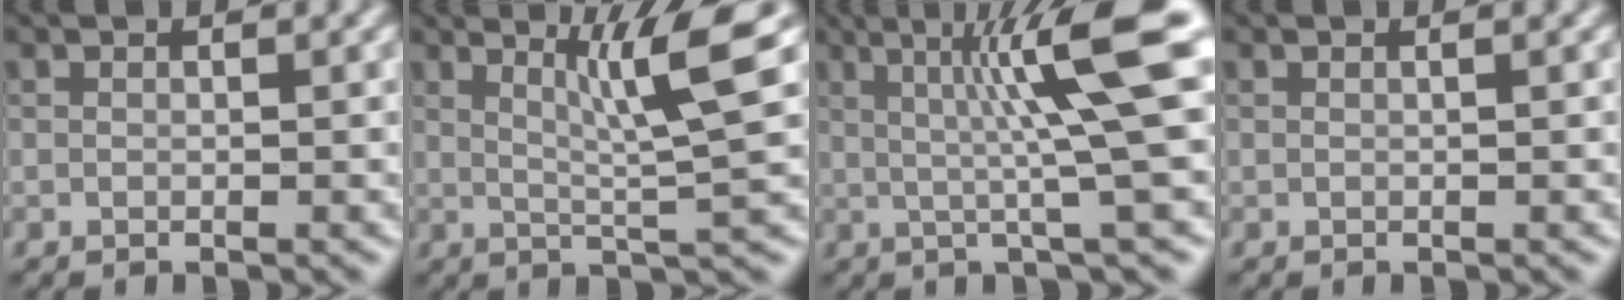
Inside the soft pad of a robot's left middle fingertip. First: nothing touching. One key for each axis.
{"total": 6.1, "fx": 2.3, "fy": 0.5, "fz": 5.6, "tx": -0.094, "ty": 0.006, "tz": 0.041}
{"total": 9.1, "fx": 1.7, "fy": 0.7, "fz": 8.9, "tx": -0.131, "ty": 0.016, "tz": 0.028}
{"total": 0.6, "fx": 0.2, "fy": 0.3, "fz": 0.4, "tx": -0.003, "ty": 0.001, "tz": -0.004}